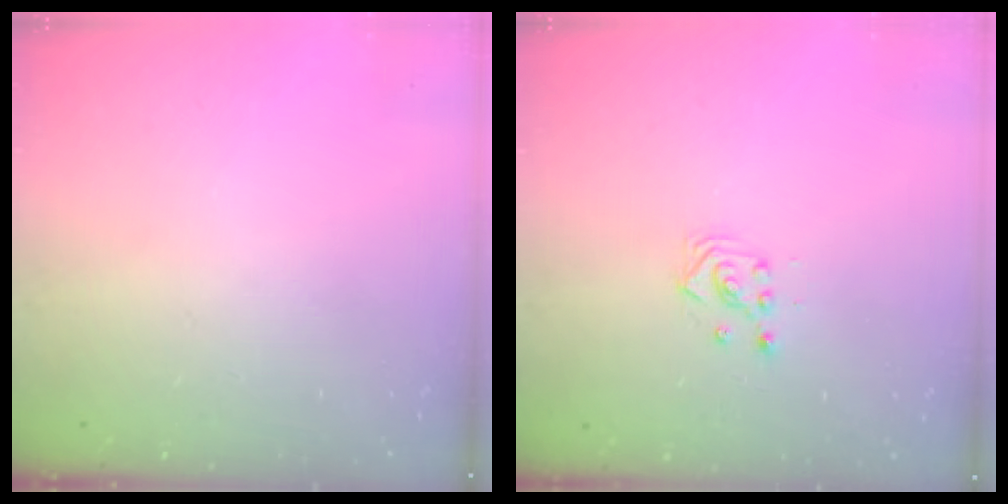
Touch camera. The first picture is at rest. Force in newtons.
{"total": 3.3, "press": 3.3, "slide": 0.2}